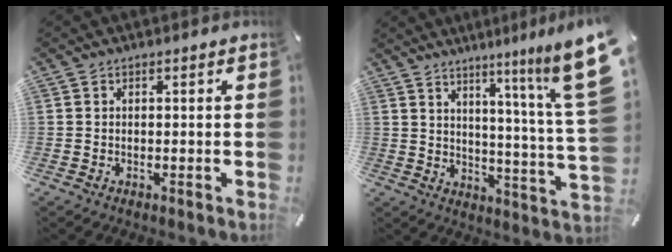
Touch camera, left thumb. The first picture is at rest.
{"total": 14.5, "force": [8.2, 0.7, 11.9], "torque": [-0.176, -0.072, 0.124]}